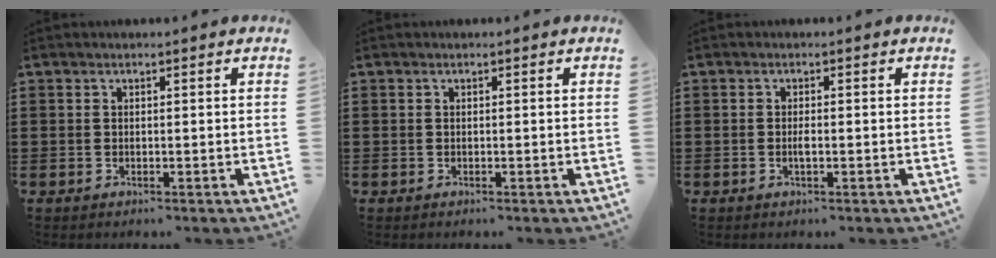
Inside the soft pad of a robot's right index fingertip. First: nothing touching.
{"total": 0.0}
{"total": 1.2, "force": [-0.3, 0.3, 1.1], "torque": [-0.030, -0.003, -0.008]}